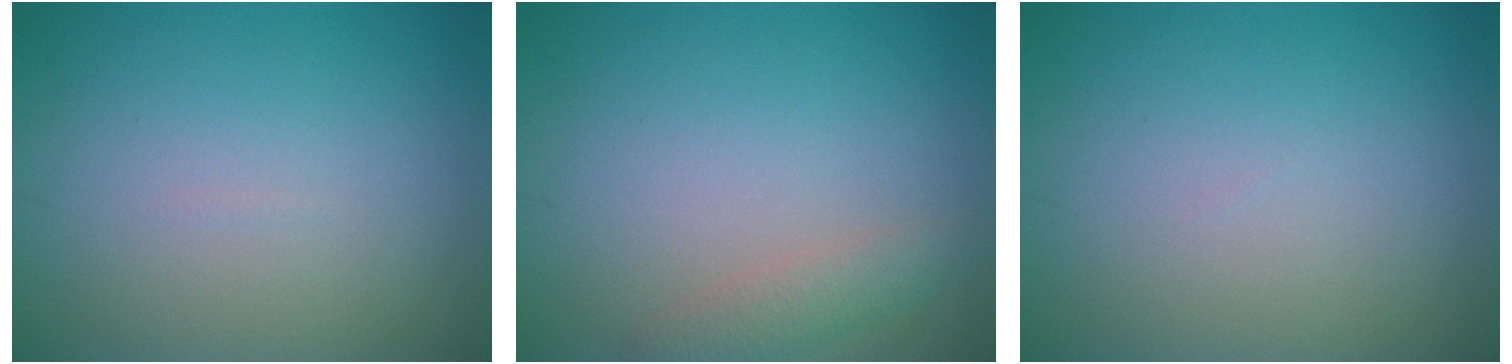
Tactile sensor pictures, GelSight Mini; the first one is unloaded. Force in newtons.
{"total": 1.9, "press": 1.9, "slide": 0.1}
{"total": 0.0}